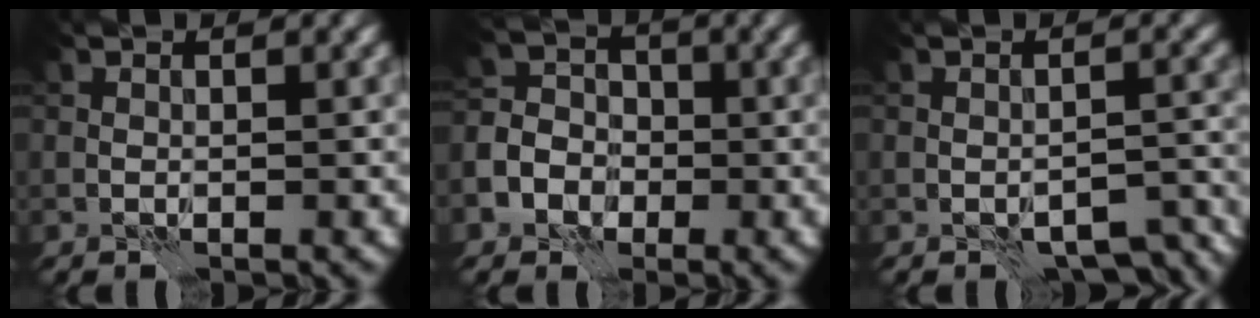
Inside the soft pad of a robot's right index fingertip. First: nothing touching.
{"total": 6.1, "force": [-2.5, 5.1, 2.0], "torque": [-0.018, -0.003, -0.069]}
{"total": 5.0, "force": [-3.2, 2.0, 3.3], "torque": [-0.035, -0.005, -0.038]}